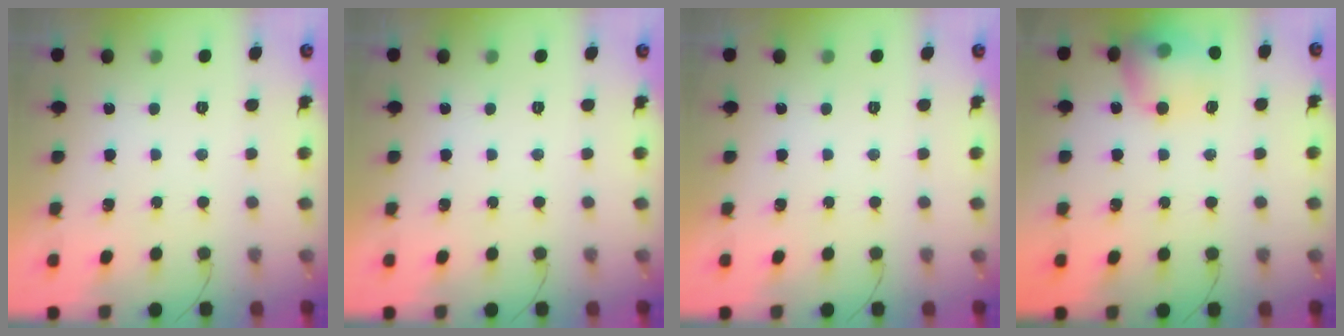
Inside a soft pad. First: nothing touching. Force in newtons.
{"total": 0.0}
{"total": 0.0}
{"total": 14.8, "press": 14.6, "slide": 2.1}